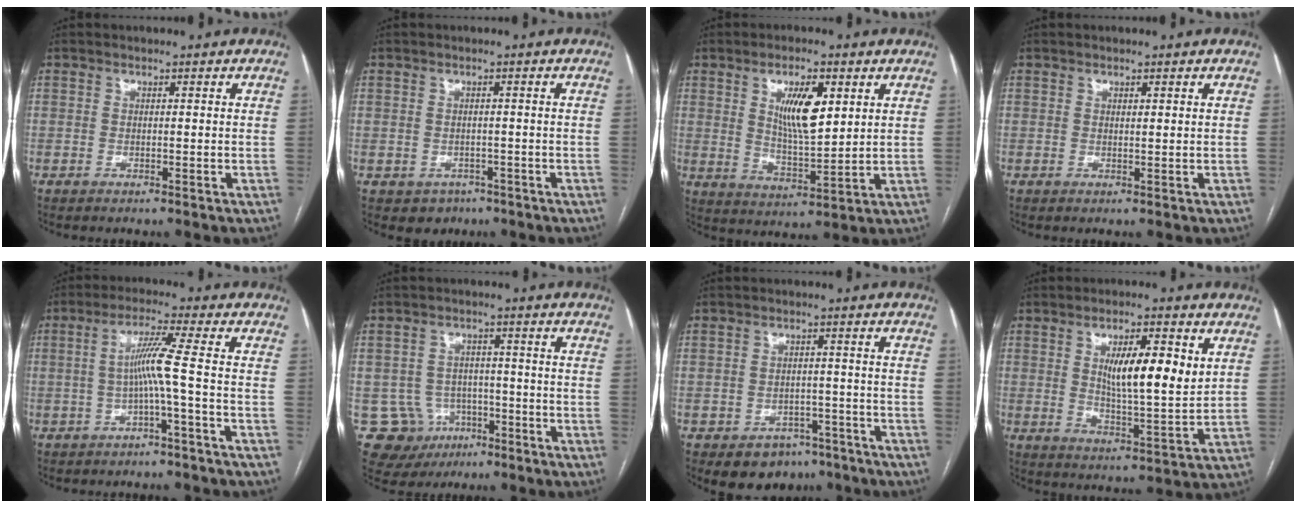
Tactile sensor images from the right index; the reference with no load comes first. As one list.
[{"total": 3.3, "force": [-1.5, 2.9, 0.4], "torque": [-0.002, 0.008, -0.014]}, {"total": 9.0, "force": [3.3, 2.8, 7.9], "torque": [-0.140, 0.000, 0.064]}, {"total": 0.5, "force": [0.3, 0.1, 0.4], "torque": [-0.006, -0.002, 0.005]}, {"total": 5.6, "force": [-1.1, -1.5, 5.3], "torque": [-0.101, 0.015, -0.016]}, {"total": 9.8, "force": [-3.8, 8.9, 1.2], "torque": [-0.031, 0.021, -0.043]}, {"total": 6.9, "force": [-4.6, 4.9, 1.6], "torque": [-0.006, 0.015, -0.059]}, {"total": 10.7, "force": [3.3, 2.4, 9.9], "torque": [-0.164, -0.002, 0.057]}]